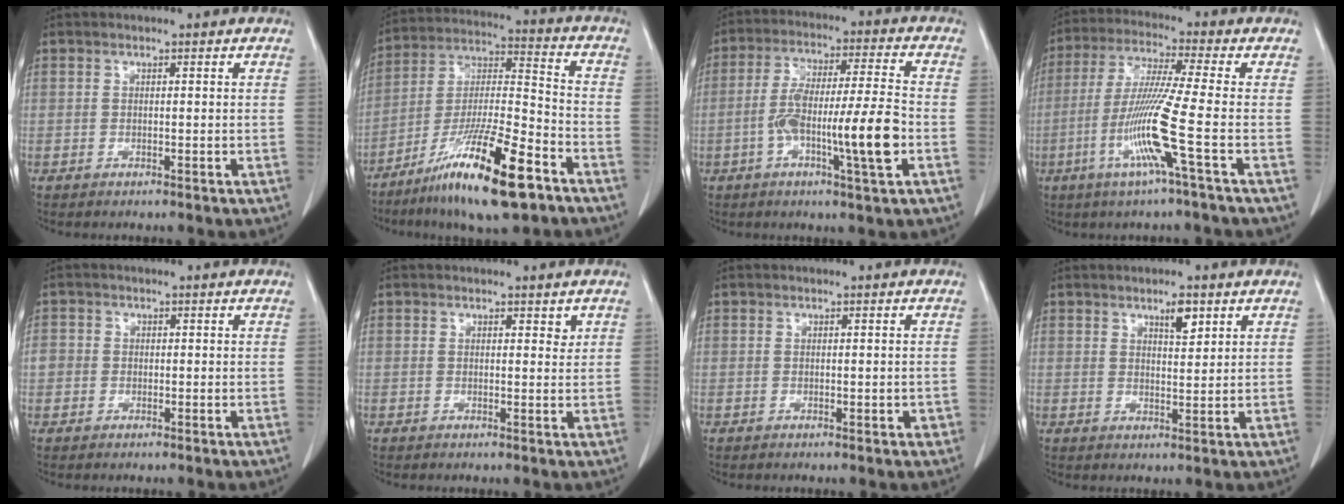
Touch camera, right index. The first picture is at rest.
{"total": 18.4, "force": [-11.1, 2.4, 14.5], "torque": [-0.271, -0.027, -0.197]}
{"total": 13.1, "force": [-3.6, 0.7, 12.5], "torque": [-0.224, 0.005, -0.066]}
{"total": 11.2, "force": [-3.7, -1.9, 10.4], "torque": [-0.209, -0.019, -0.081]}
{"total": 2.6, "force": [-0.2, 2.5, 0.7], "torque": [-0.006, 0.009, -0.005]}
{"total": 1.4, "force": [1.0, 0.7, 0.7], "torque": [-0.003, -0.005, 0.010]}
{"total": 1.3, "force": [-0.3, 0.6, 1.1], "torque": [-0.012, 0.002, 0.001]}
{"total": 3.4, "force": [2.2, 0.9, 2.5], "torque": [-0.039, -0.003, 0.035]}